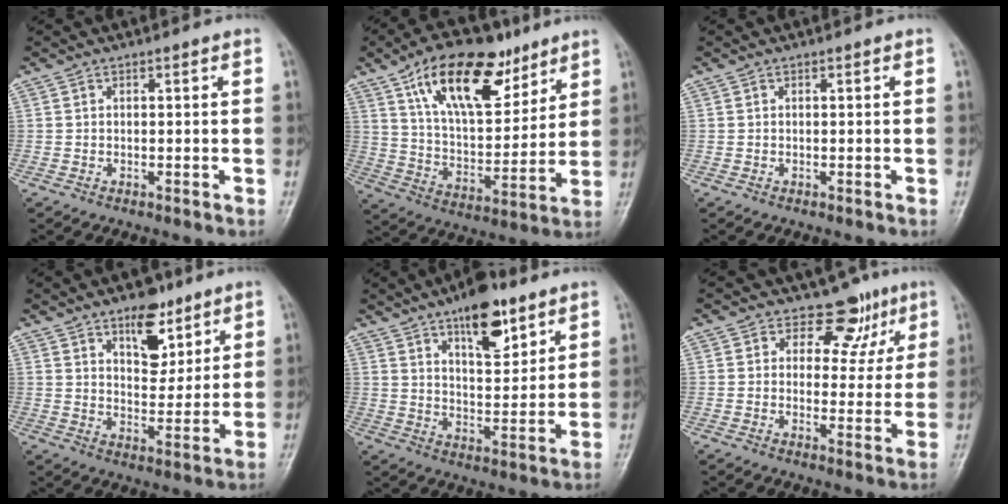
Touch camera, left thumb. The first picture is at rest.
{"total": 20.5, "force": [11.7, 9.8, 13.6], "torque": [-0.182, -0.044, 0.205]}
{"total": 0.0}
{"total": 9.5, "force": [5.8, 5.0, 5.7], "torque": [-0.053, -0.035, 0.092]}
{"total": 12.5, "force": [7.7, 5.1, 8.4], "torque": [-0.099, -0.045, 0.123]}
{"total": 7.5, "force": [4.6, 5.4, 2.3], "torque": [0.014, -0.019, 0.053]}